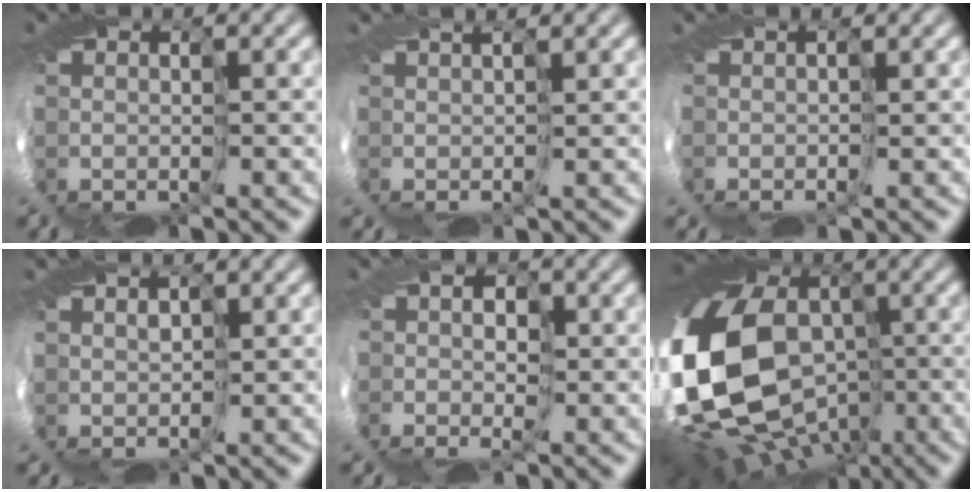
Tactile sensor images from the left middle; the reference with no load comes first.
{"total": 2.9, "force": [1.8, -2.2, -0.8], "torque": [0.024, 0.023, 0.002]}
{"total": 1.1, "force": [0.8, -0.6, -0.3], "torque": [0.008, 0.007, 0.001]}
{"total": 1.9, "force": [1.2, -1.2, -1.0], "torque": [0.018, 0.020, 0.005]}
{"total": 1.3, "force": [0.5, 0.7, 1.0], "torque": [0.013, 0.012, -0.008]}
{"total": 17.8, "force": [-3.4, 12.3, 12.4], "torque": [-0.244, -0.023, -0.099]}